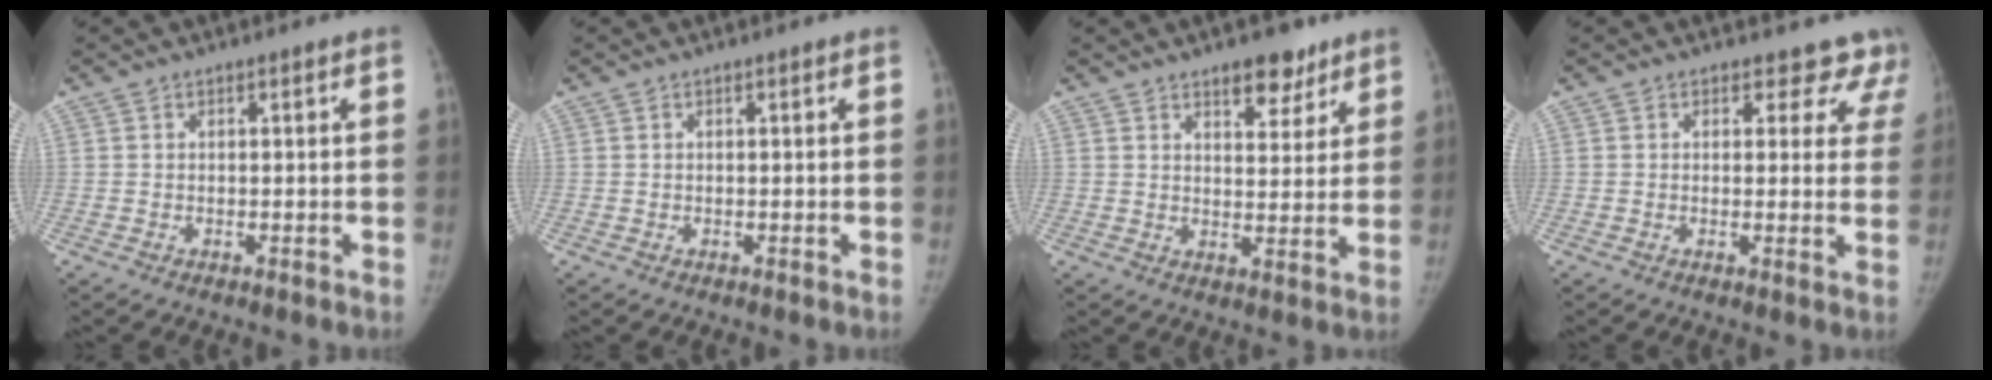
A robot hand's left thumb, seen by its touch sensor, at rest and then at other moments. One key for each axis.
{"total": 0.0}
{"total": 7.1, "fx": 4.9, "fy": 3.4, "fz": 3.8, "tx": -0.018, "ty": -0.028, "tz": 0.071}
{"total": 6.9, "fx": 5.8, "fy": 3.7, "fz": 0.5, "tx": 0.049, "ty": -0.021, "tz": 0.039}